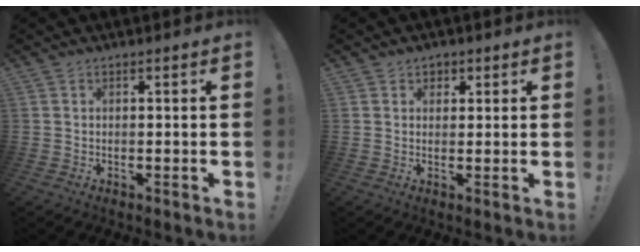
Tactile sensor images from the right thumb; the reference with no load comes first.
{"total": 2.1, "force": [1.0, 1.9, 0.3], "torque": [0.005, -0.003, 0.014]}